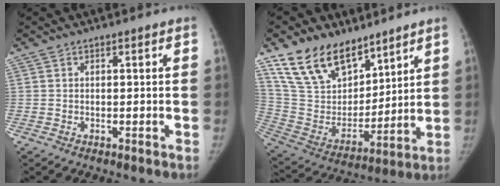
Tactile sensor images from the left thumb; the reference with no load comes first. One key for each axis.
{"total": 18.2, "fx": 13.0, "fy": 9.7, "fz": 8.3, "tx": -0.109, "ty": -0.062, "tz": 0.256}